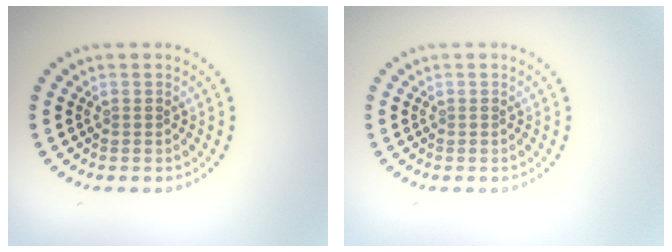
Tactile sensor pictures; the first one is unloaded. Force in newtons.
{"total": 0.0}